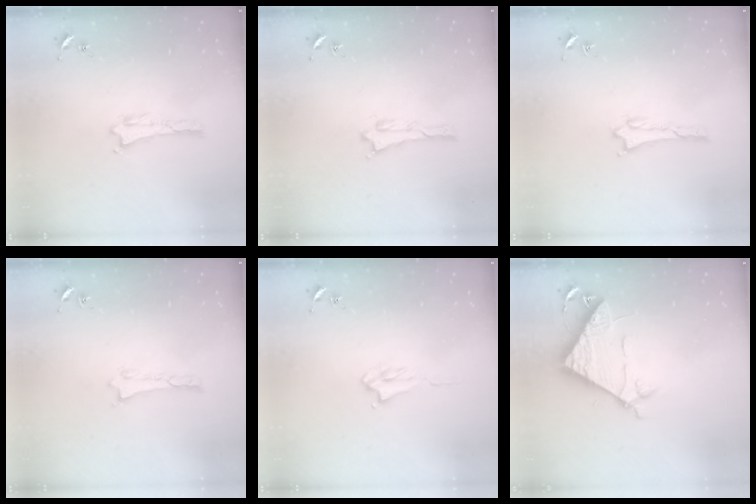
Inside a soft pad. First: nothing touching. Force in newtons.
{"total": 0.6, "press": 0.6, "slide": 0.1}
{"total": 0.9, "press": 0.8, "slide": 0.1}
{"total": 0.0}
{"total": 2.1, "press": 2.0, "slide": 0.3}
{"total": 8.1, "press": 8.0, "slide": 0.7}